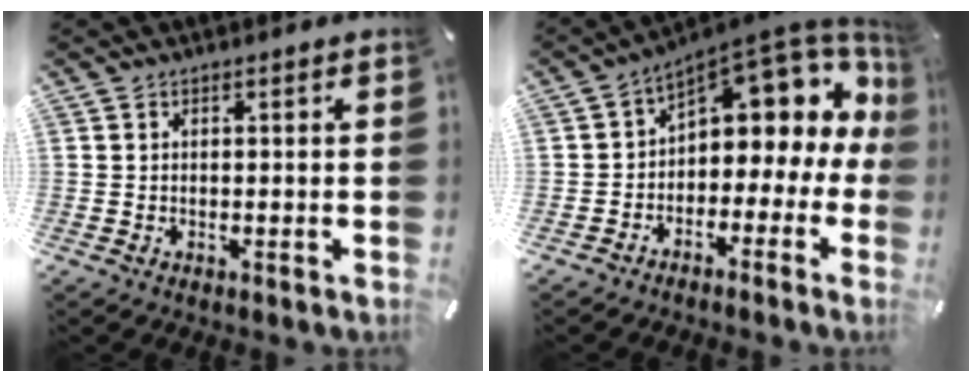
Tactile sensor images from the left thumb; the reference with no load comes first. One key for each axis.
{"total": 11.0, "fx": 6.1, "fy": 5.7, "fz": 7.2, "tx": -0.105, "ty": -0.057, "tz": 0.098}